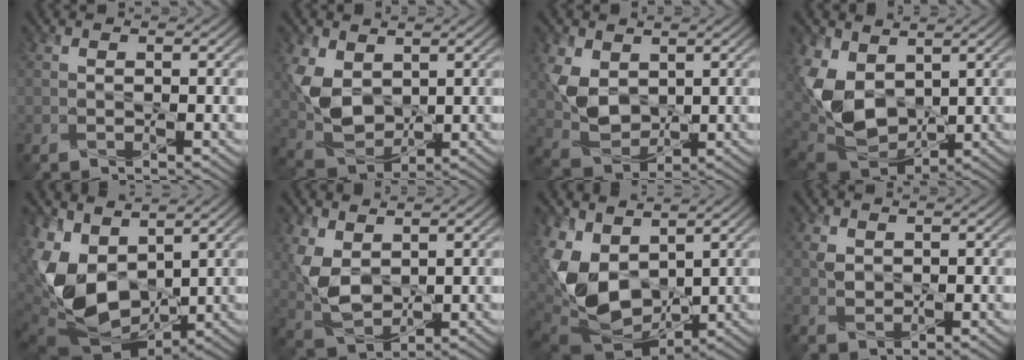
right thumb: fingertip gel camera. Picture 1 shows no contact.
{"total": 7.4, "force": [1.8, 5.2, 5.0], "torque": [-0.130, -0.007, 0.042]}
{"total": 6.6, "force": [1.7, 4.8, 4.1], "torque": [-0.106, -0.006, 0.040]}
{"total": 10.9, "force": [2.5, 7.4, 7.6], "torque": [-0.209, -0.004, 0.052]}
{"total": 14.8, "force": [2.2, 9.9, 10.9], "torque": [-0.285, -0.026, 0.055]}
{"total": 6.3, "force": [1.9, 4.0, 4.5], "torque": [-0.115, -0.007, 0.040]}
{"total": 13.5, "force": [2.6, 8.9, 9.8], "torque": [-0.263, -0.011, 0.055]}
{"total": 1.6, "force": [0.6, 1.2, 0.9], "torque": [-0.027, -0.001, 0.015]}